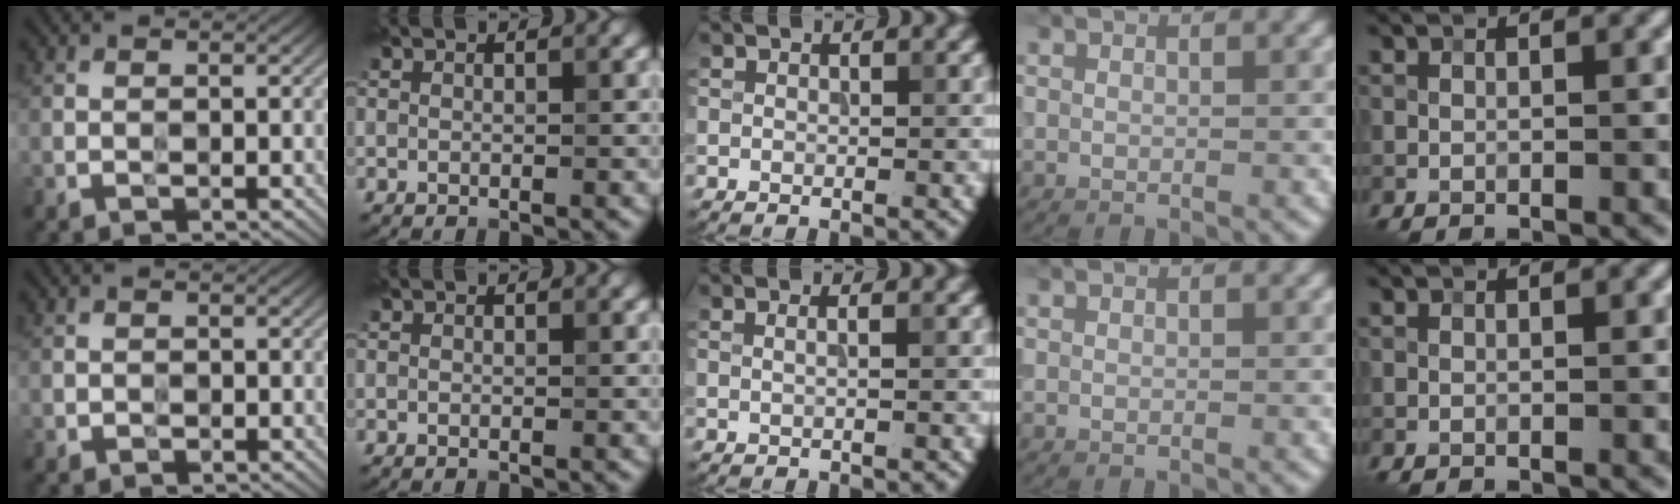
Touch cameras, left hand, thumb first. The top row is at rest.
{"thumb": {"total": 0.6, "force": [-0.2, 0.5, 0.1], "torque": [0.002, -0.002, -0.006]}, "middle": {"total": 1.6, "force": [0.5, 0.8, 1.2], "torque": [0.000, 0.002, -0.011]}}